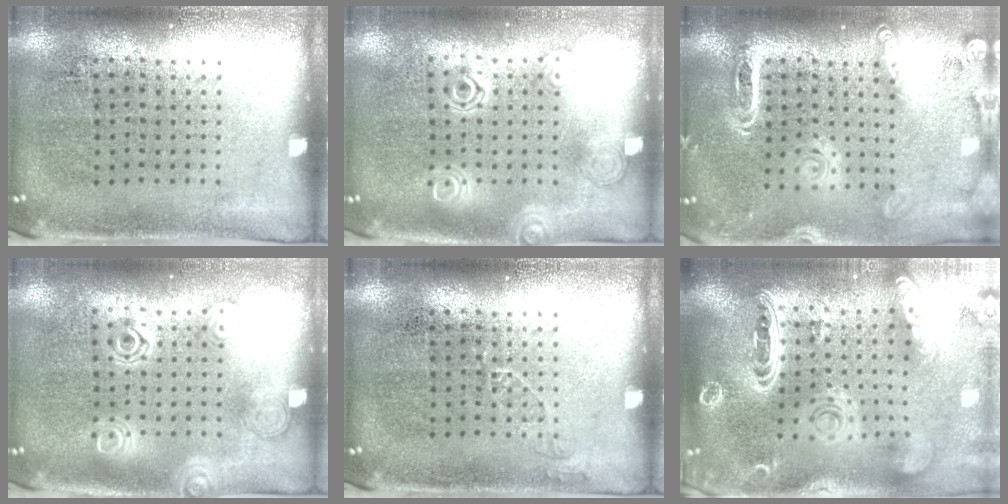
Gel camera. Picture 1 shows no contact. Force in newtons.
{"total": 1.2, "press": 1.2, "slide": 0.1}
{"total": 1.9, "press": 1.8, "slide": 0.7}
{"total": 1.2, "press": 1.2, "slide": 0.0}
{"total": 0.7, "press": 0.7, "slide": 0.1}
{"total": 3.7, "press": 2.9, "slide": 2.3}